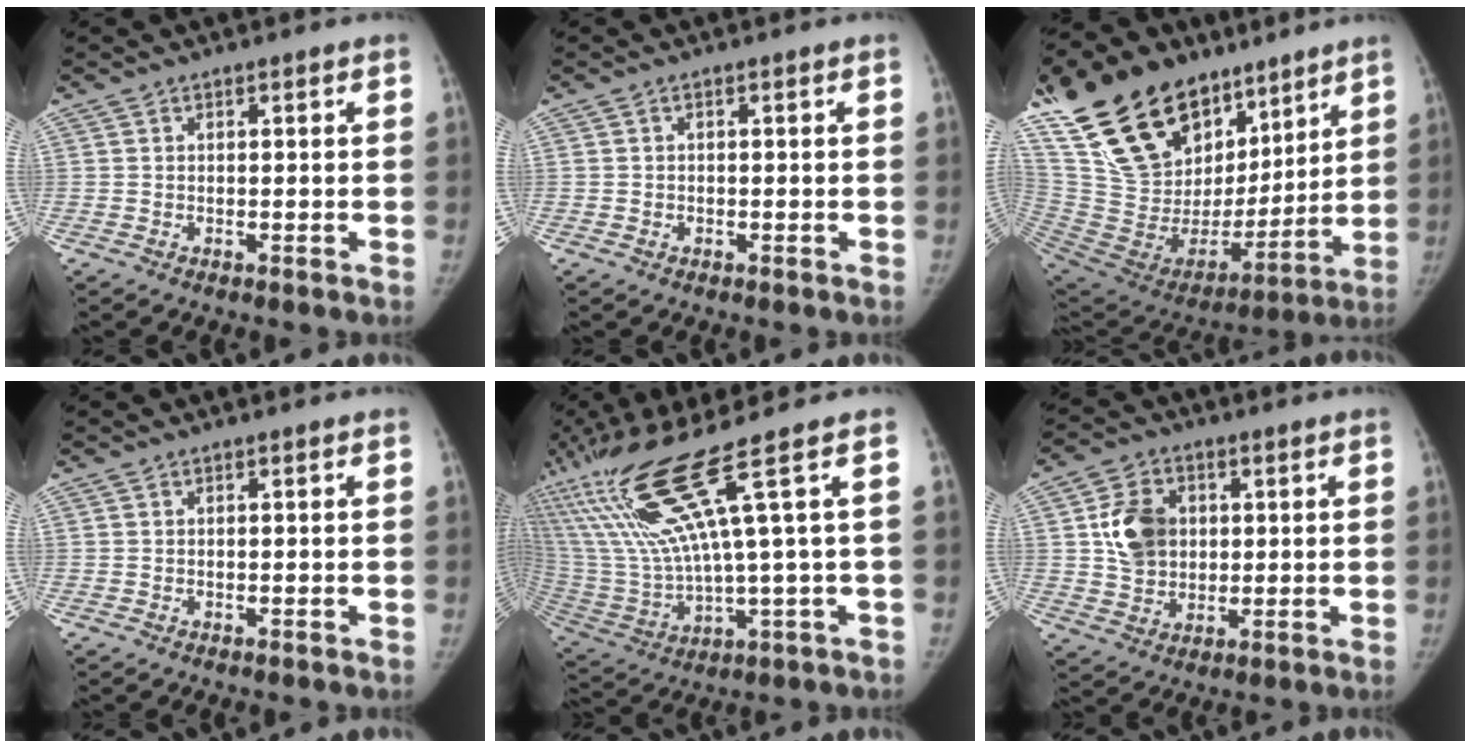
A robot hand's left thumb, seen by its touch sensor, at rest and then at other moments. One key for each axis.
{"total": 0.6, "fx": 0.0, "fy": 0.5, "fz": 0.3, "tx": -0.002, "ty": 0.001, "tz": -0.001}
{"total": 32.3, "fx": 19.8, "fy": 18.5, "fz": 17.7, "tx": -0.306, "ty": -0.022, "tz": 0.357}
{"total": 0.0}
{"total": 20.9, "fx": 8.4, "fy": 1.4, "fz": 19.1, "tx": -0.401, "ty": -0.016, "tz": 0.163}
{"total": 10.0, "fx": 1.9, "fy": 7.9, "fz": 5.8, "tx": -0.078, "ty": -0.005, "tz": 0.037}